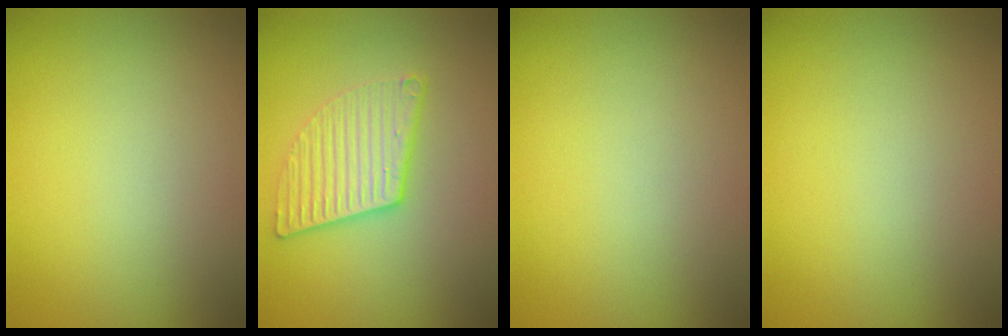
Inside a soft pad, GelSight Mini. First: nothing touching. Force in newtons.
{"total": 3.1, "press": 3.0, "slide": 0.8}
{"total": 0.0}
{"total": 0.0}